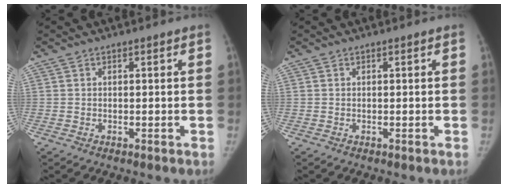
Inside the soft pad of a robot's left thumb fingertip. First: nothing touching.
{"total": 0.0}